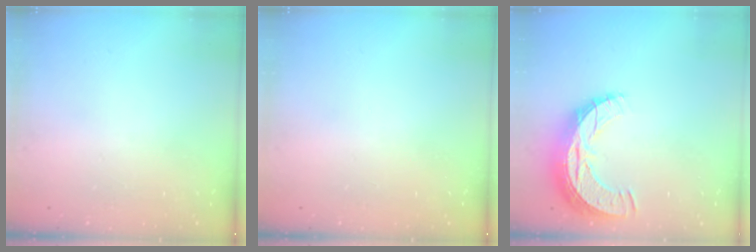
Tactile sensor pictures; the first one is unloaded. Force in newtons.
{"total": 0.0}
{"total": 10.9, "press": 10.9, "slide": 0.7}